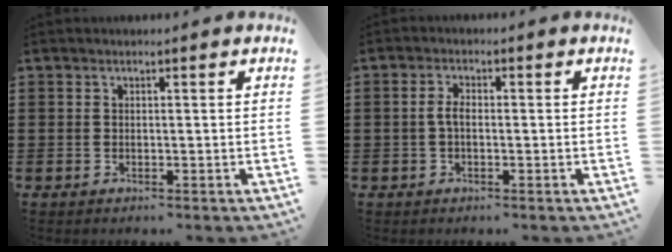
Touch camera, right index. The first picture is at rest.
{"total": 2.3, "force": [-0.3, 1.0, 2.0], "torque": [-0.047, -0.001, -0.009]}